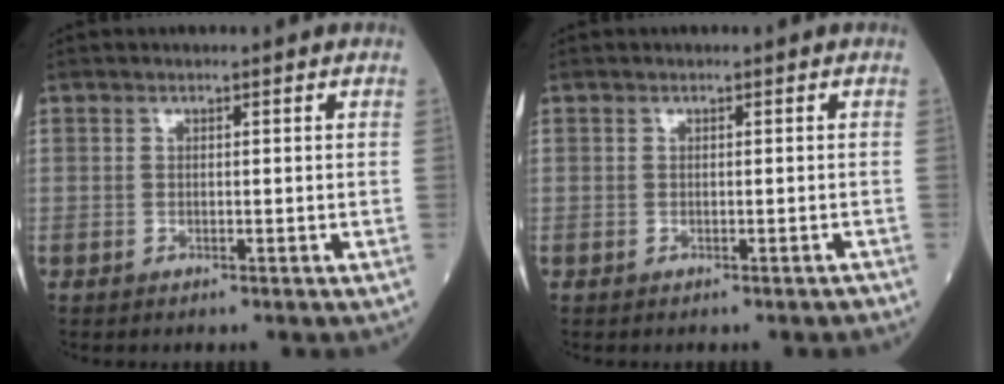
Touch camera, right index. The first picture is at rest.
{"total": 0.8, "force": [-0.7, 0.2, 0.3], "torque": [-0.006, -0.001, -0.008]}